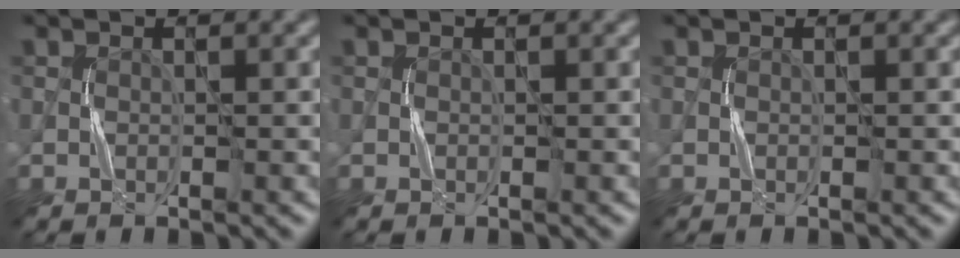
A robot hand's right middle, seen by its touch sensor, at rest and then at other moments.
{"total": 0.0}
{"total": 0.0}